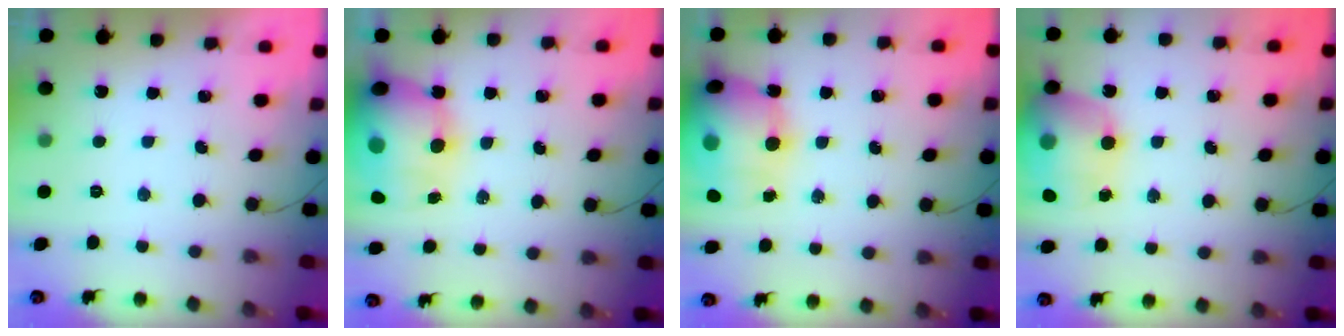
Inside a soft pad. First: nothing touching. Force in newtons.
{"total": 18.4, "press": 17.9, "slide": 4.2}
{"total": 19.6, "press": 19.1, "slide": 4.3}
{"total": 18.1, "press": 17.9, "slide": 2.5}